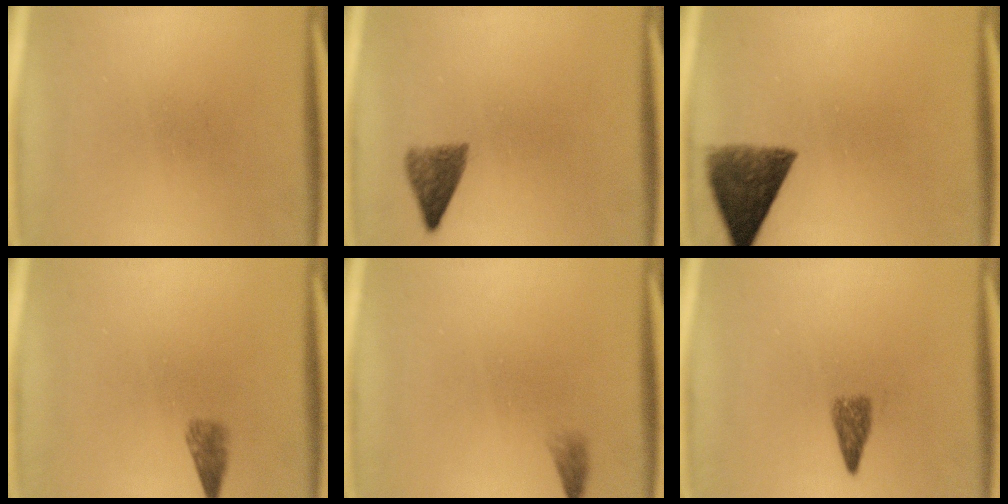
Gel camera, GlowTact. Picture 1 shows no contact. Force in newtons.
{"total": 3.7}
{"total": 8.9}
{"total": 1.9}
{"total": 1.1}
{"total": 2.3}